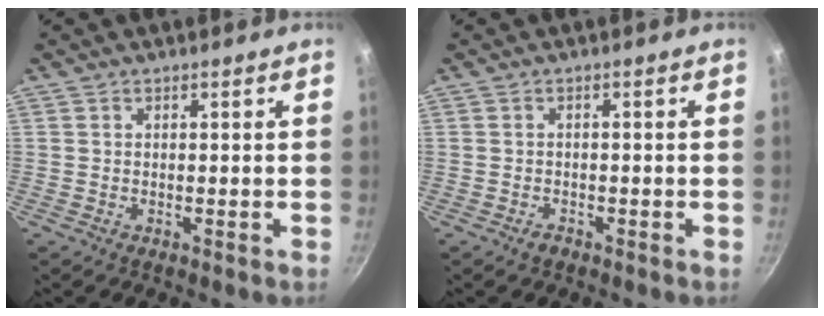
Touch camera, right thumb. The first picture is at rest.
{"total": 1.3, "force": [-1.0, 0.7, 0.4], "torque": [-0.007, 0.003, -0.020]}